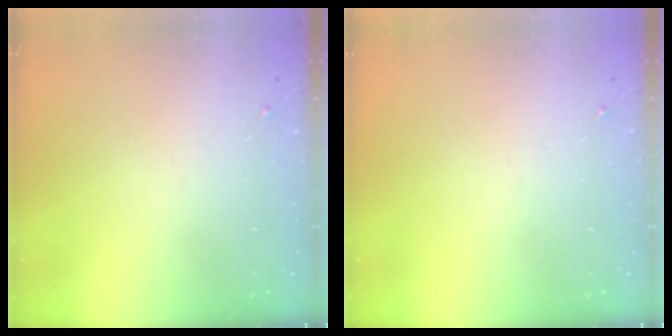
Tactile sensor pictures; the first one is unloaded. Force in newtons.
{"total": 0.0}